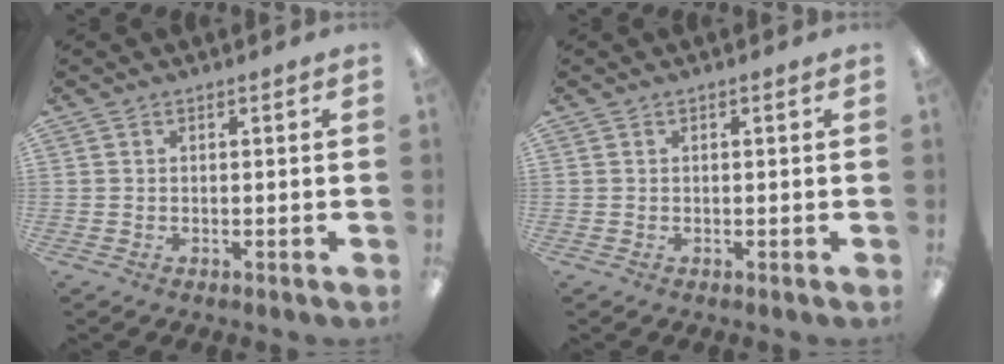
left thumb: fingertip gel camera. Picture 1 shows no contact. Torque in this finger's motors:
{"motor_torque": [-0.01, 0.01, 0.00, 0.00, 0.00]}